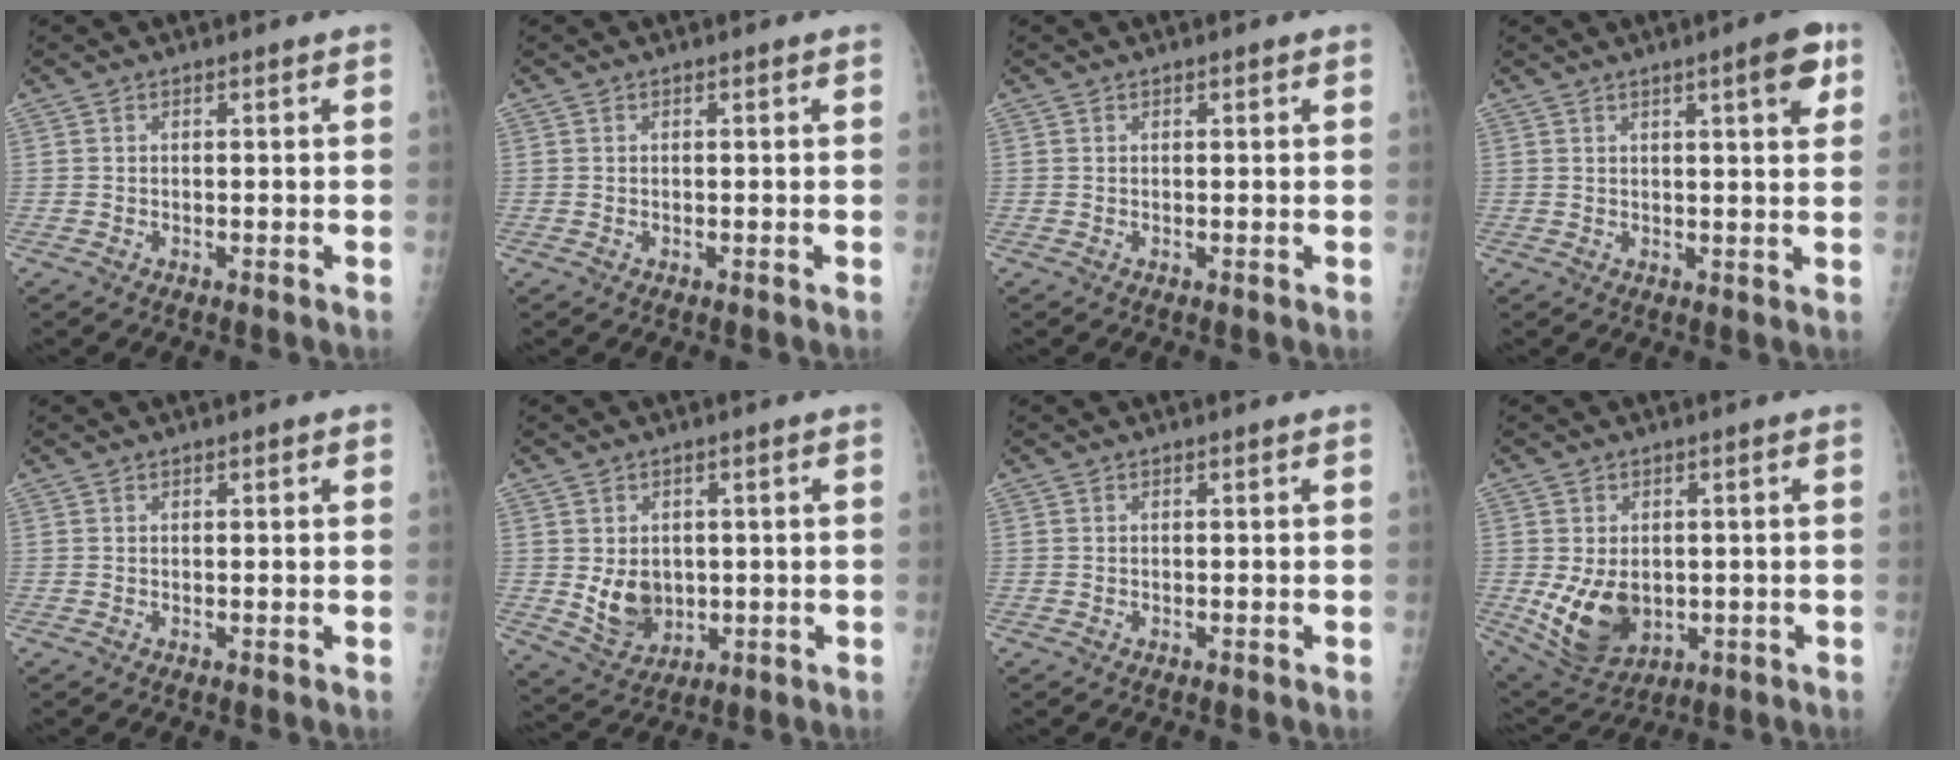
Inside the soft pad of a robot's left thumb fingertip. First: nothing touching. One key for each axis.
{"total": 0.0}
{"total": 0.7, "fx": 0.4, "fy": 0.3, "fz": 0.5, "tx": -0.004, "ty": 0.001, "tz": 0.003}
{"total": 6.5, "fx": 3.1, "fy": 1.2, "fz": 5.5, "tx": -0.065, "ty": -0.010, "tz": 0.038}
{"total": 1.2, "fx": 0.6, "fy": 0.5, "fz": 0.9, "tx": -0.008, "ty": 0.001, "tz": 0.006}
{"total": 7.4, "fx": 0.1, "fy": 5.9, "fz": 4.4, "tx": -0.048, "ty": -0.012, "tz": 0.022}
{"total": 0.0}
{"total": 10.4, "fx": -1.2, "fy": 7.4, "fz": 7.3, "tx": -0.107, "ty": -0.011, "tz": 0.003}